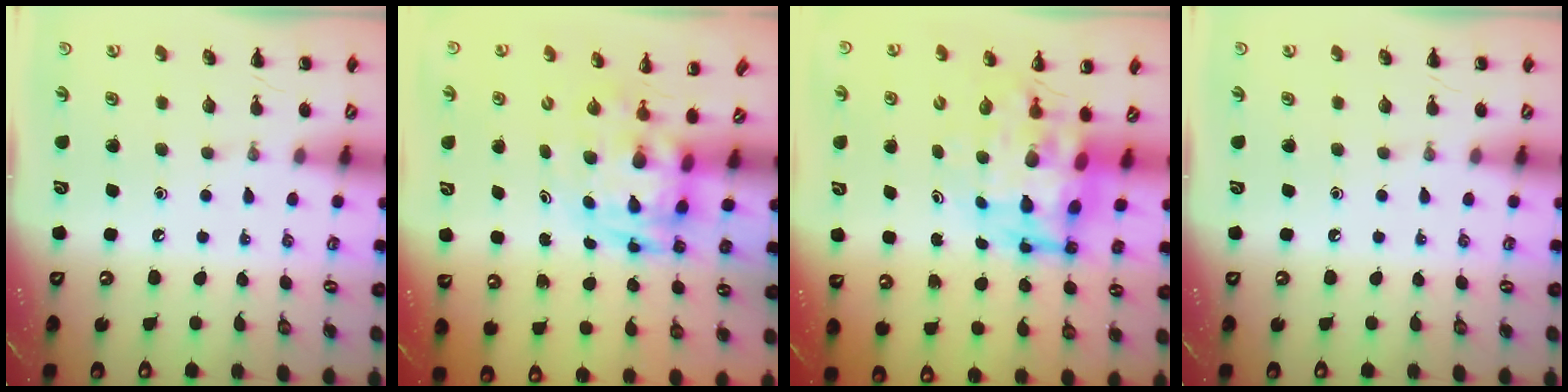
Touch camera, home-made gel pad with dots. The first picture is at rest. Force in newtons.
{"total": 3.6, "press": 3.5, "slide": 0.8}
{"total": 7.2, "press": 6.9, "slide": 2.1}
{"total": 0.0}